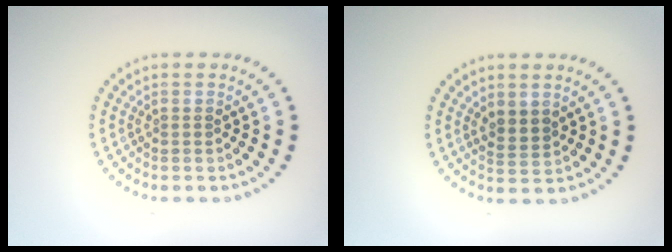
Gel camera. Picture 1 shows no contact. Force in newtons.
{"total": 1.7, "press": 1.5, "slide": 0.9}